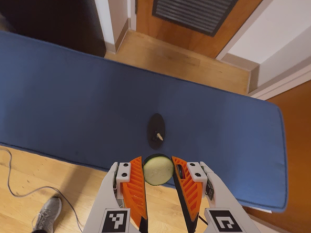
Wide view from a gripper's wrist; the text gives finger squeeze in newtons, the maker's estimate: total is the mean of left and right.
{"total": 7.9, "left": 7.9, "right": 7.8}